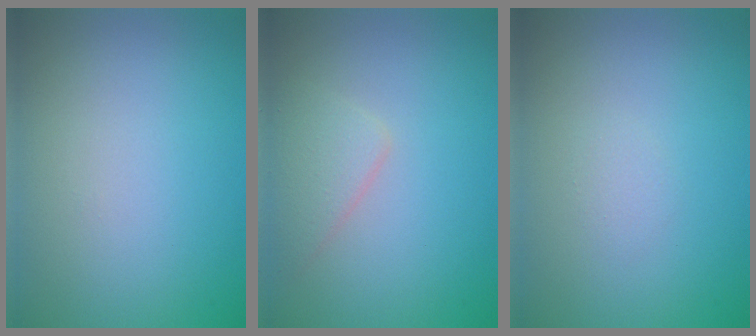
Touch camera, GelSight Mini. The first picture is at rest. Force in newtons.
{"total": 2.2, "press": 2.1, "slide": 0.2}
{"total": 0.7, "press": 0.7, "slide": 0.0}